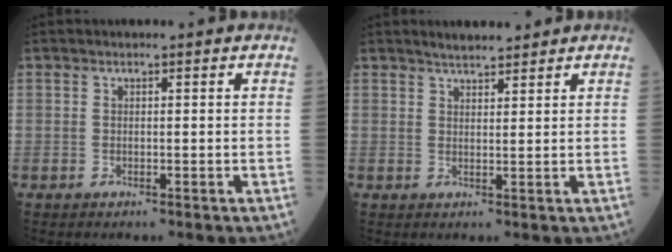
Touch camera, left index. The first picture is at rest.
{"total": 3.4, "force": [3.1, 0.6, 1.2], "torque": [-0.024, 0.012, 0.051]}